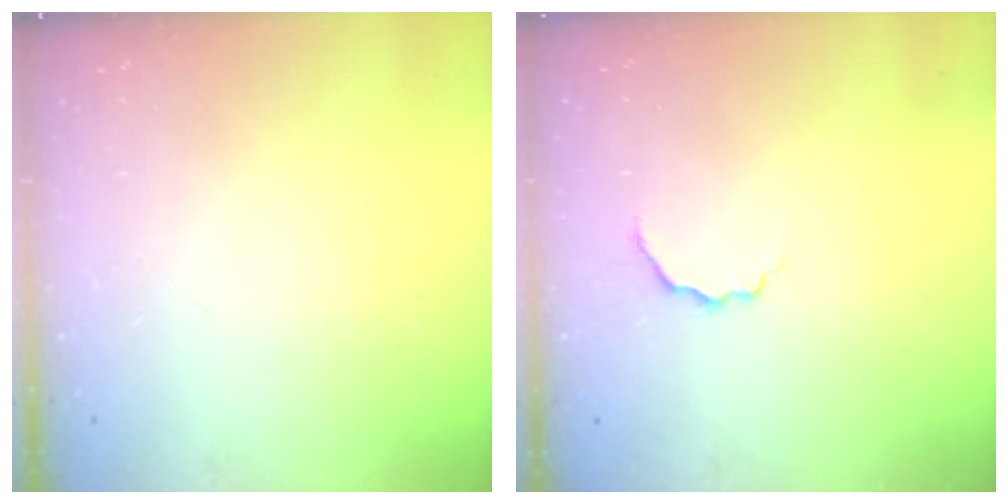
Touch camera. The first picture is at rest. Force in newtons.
{"total": 3.8, "press": 3.7, "slide": 0.9}